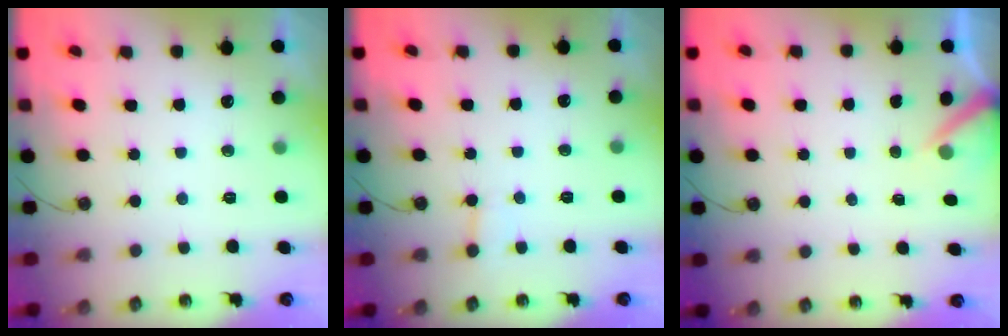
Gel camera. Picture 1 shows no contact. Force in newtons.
{"total": 3.2, "press": 3.2, "slide": 0.5}
{"total": 3.2, "press": 3.2, "slide": 0.2}